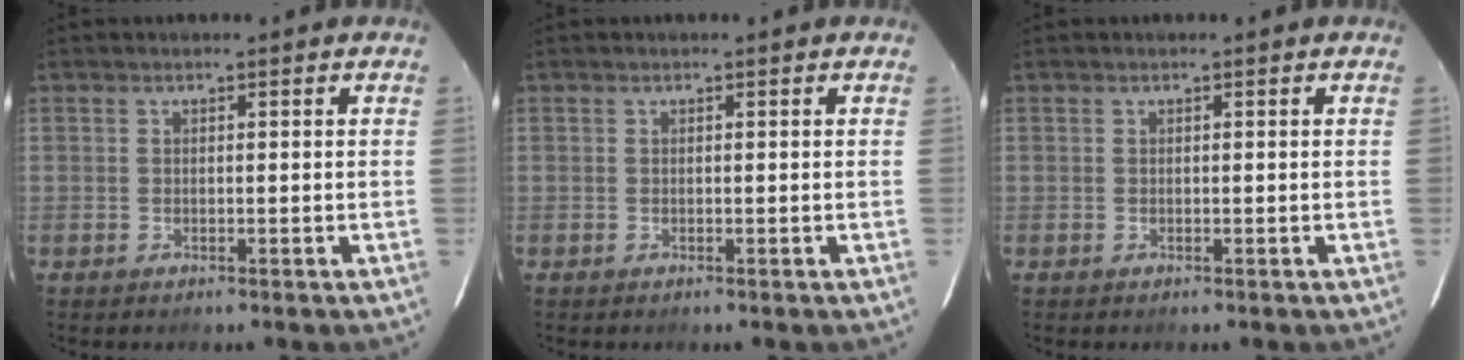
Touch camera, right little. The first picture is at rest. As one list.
[{"total": 0.0}, {"total": 0.0}]